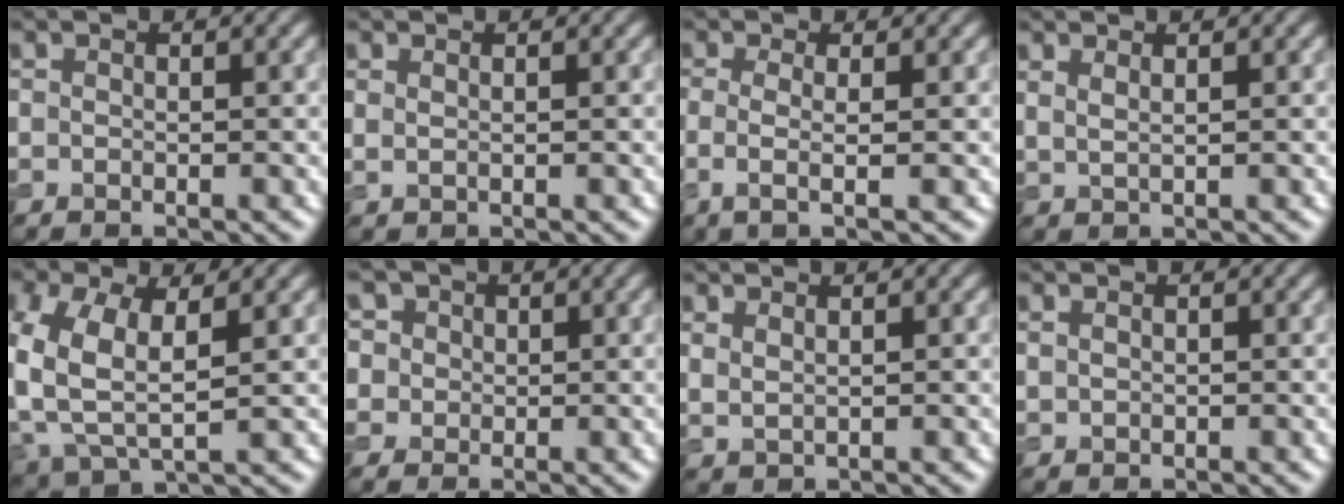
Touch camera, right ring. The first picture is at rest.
{"total": 1.0, "force": [0.5, 0.4, 0.7], "torque": [-0.013, -0.004, 0.004]}
{"total": 2.6, "force": [-0.2, 0.7, 2.5], "torque": [-0.046, -0.006, -0.008]}
{"total": 1.8, "force": [1.1, 0.7, 1.2], "torque": [-0.014, -0.001, 0.014]}
{"total": 8.1, "force": [0.7, 4.8, 6.6], "torque": [-0.173, -0.007, 0.020]}
{"total": 7.2, "force": [3.5, 5.6, 3.0], "torque": [-0.061, 0.025, 0.030]}
{"total": 1.4, "force": [0.9, 0.6, 1.0], "torque": [-0.019, -0.006, 0.023]}
{"total": 0.7, "force": [0.3, 0.5, 0.5], "torque": [-0.013, -0.001, 0.009]}